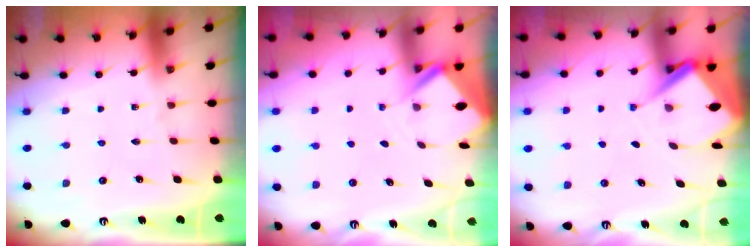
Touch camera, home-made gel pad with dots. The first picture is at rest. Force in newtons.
{"total": 3.1, "press": 3.1, "slide": 0.3}
{"total": 6.8, "press": 6.8, "slide": 0.7}